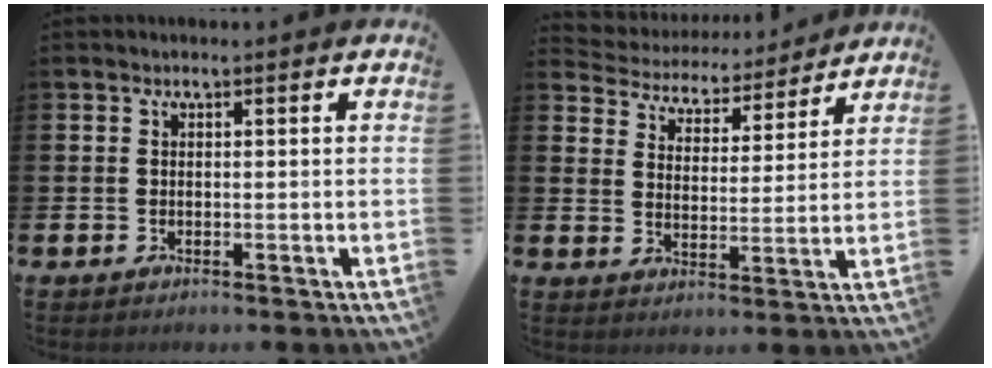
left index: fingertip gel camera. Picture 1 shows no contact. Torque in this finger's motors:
{"motor_torque": [0.84, -1.29, 0.00, -0.04]}